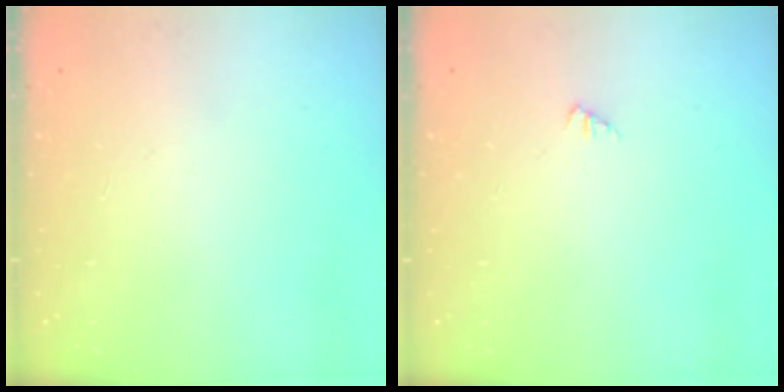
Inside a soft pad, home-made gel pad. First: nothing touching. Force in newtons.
{"total": 1.0, "press": 1.0, "slide": 0.3}